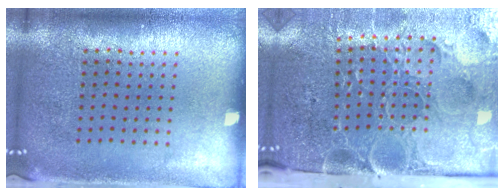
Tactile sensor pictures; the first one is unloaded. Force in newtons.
{"total": 5.1, "press": 4.1, "slide": 3.0}